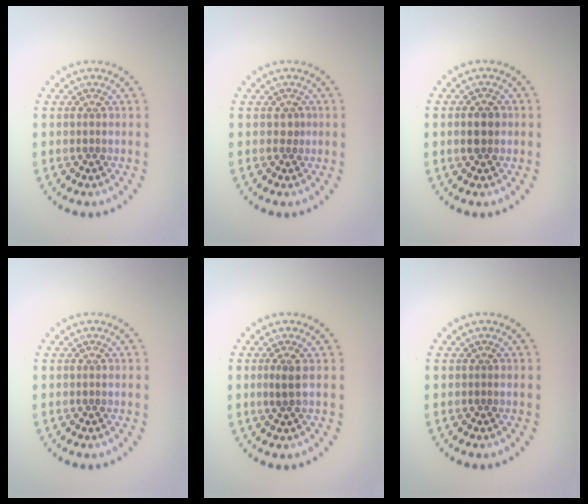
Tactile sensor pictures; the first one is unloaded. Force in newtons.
{"total": 0.8, "press": 0.5, "slide": 0.6}
{"total": 1.8, "press": 1.8, "slide": 0.1}
{"total": 0.0}
{"total": 1.3, "press": 1.0, "slide": 0.8}
{"total": 0.0}